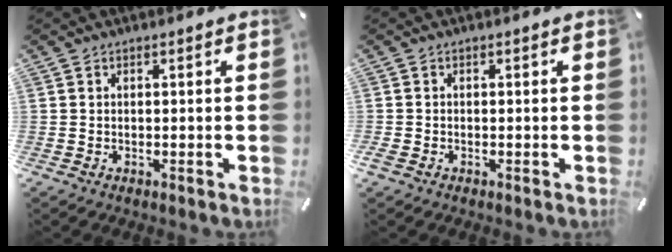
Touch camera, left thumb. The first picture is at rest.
{"total": 0.7, "force": [-0.3, 0.6, 0.1], "torque": [0.002, 0.004, -0.007]}